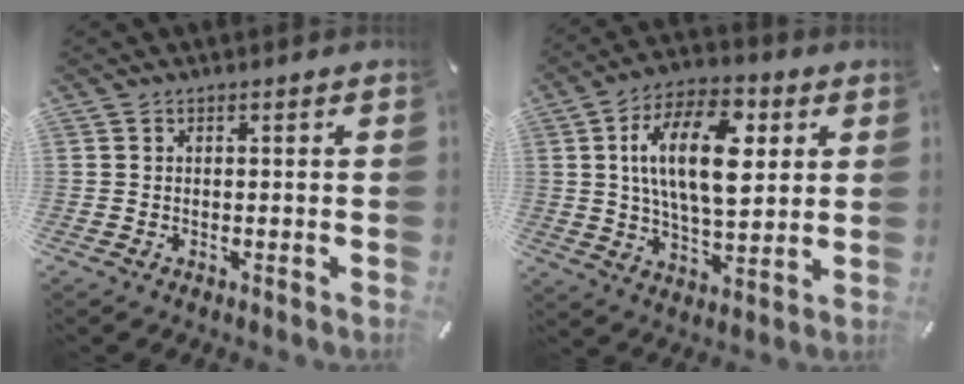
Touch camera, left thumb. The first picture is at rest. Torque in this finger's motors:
{"motor_torque": [2.55, 2.38, 2.16, -0.61, 0.25]}